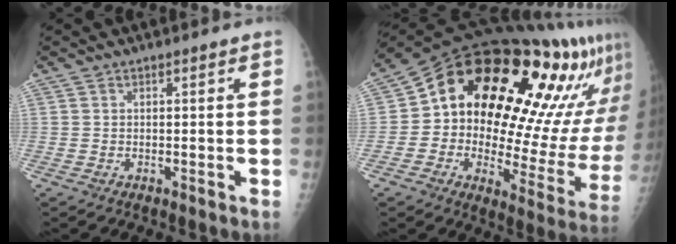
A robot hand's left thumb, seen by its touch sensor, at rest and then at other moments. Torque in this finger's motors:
{"motor_torque": [1.73, 3.28, 1.39, -1.38, 0.43]}